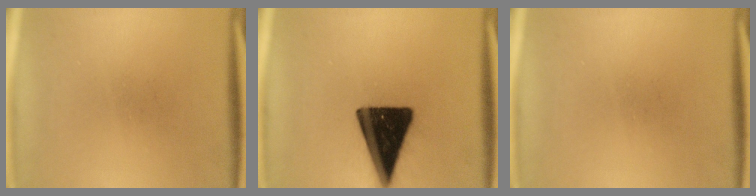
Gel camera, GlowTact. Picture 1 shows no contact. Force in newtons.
{"total": 17.8}
{"total": 0.0}